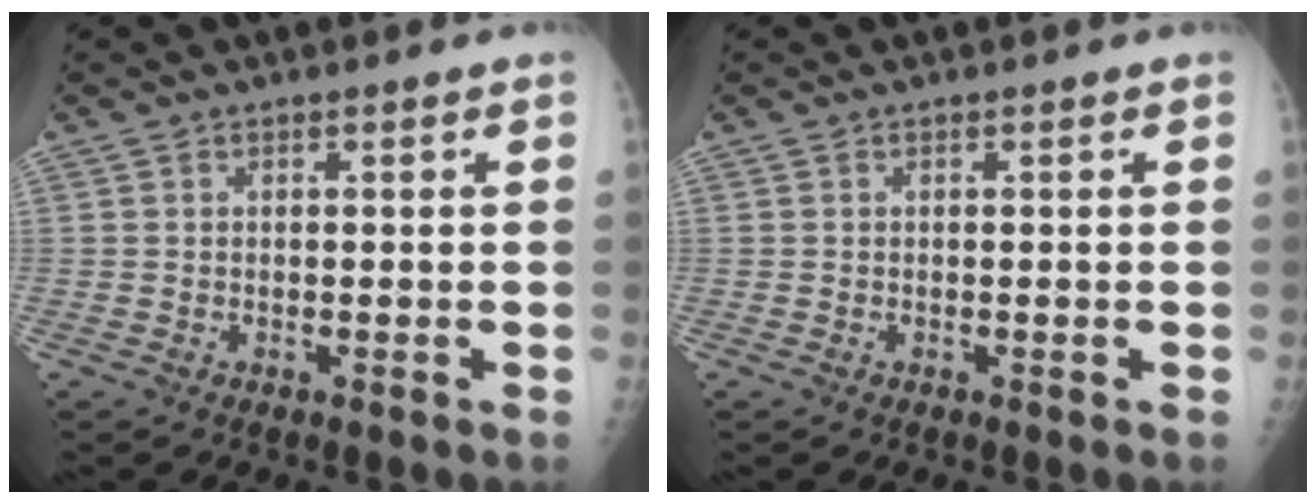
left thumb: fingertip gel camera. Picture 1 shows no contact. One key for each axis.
{"total": 0.0}